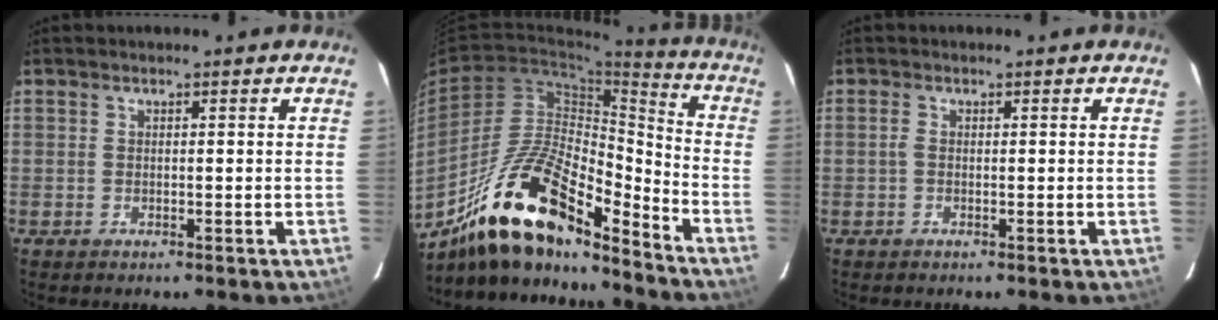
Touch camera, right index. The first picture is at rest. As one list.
[{"total": 20.1, "force": [-15.2, 6.0, 11.7], "torque": [-0.211, 0.004, -0.272]}, {"total": 0.9, "force": [0.0, 0.5, 0.8], "torque": [-0.019, 0.003, -0.004]}]